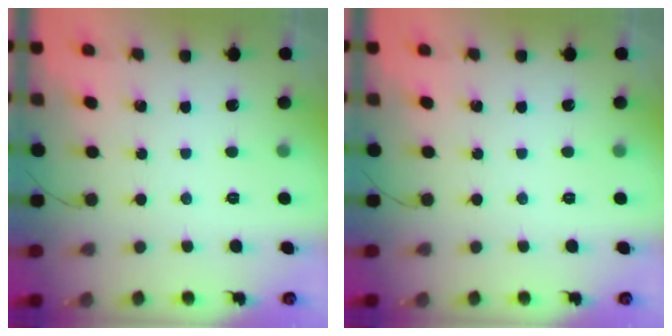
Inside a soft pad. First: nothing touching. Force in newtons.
{"total": 0.0}